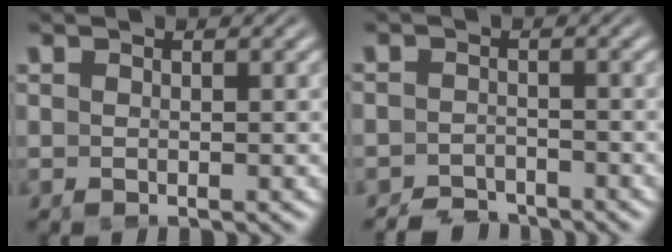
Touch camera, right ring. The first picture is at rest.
{"total": 4.2, "force": [-4.1, 1.0, -0.1], "torque": [0.016, -0.019, -0.073]}